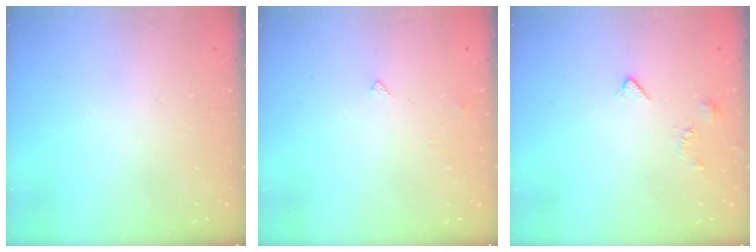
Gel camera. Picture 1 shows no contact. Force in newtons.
{"total": 2.4, "press": 2.4, "slide": 0.4}
{"total": 4.2, "press": 4.1, "slide": 0.8}